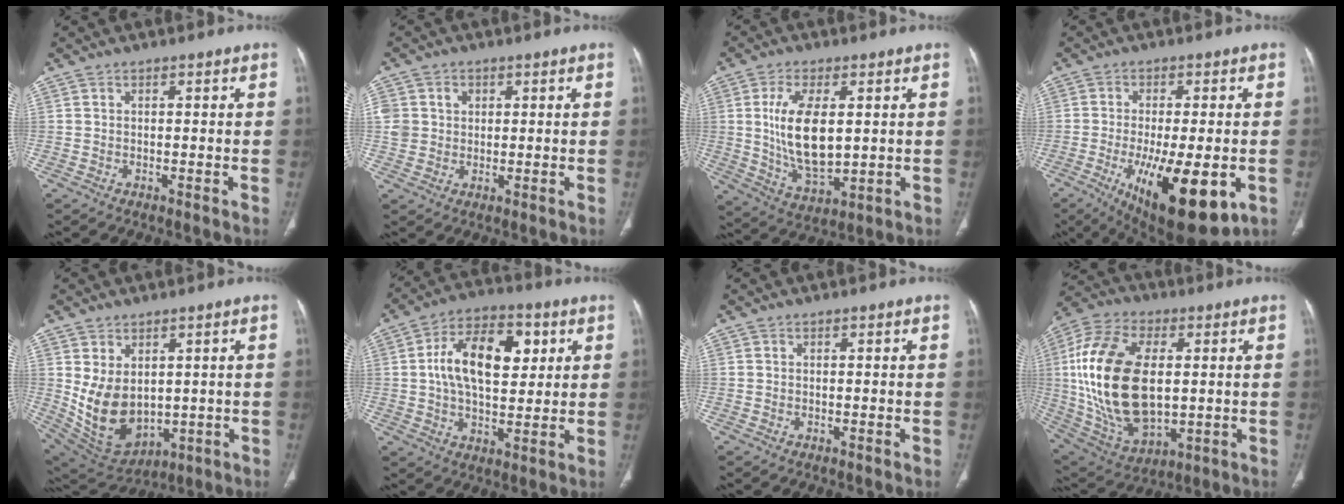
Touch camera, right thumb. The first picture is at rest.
{"total": 6.1, "force": [1.4, 5.5, 2.2], "torque": [-0.037, 0.004, 0.032]}
{"total": 13.2, "force": [1.7, 6.5, 11.3], "torque": [-0.208, -0.022, 0.044]}
{"total": 18.8, "force": [-6.2, 6.7, 16.4], "torque": [-0.242, -0.022, -0.077]}
{"total": 12.1, "force": [1.0, 8.5, 8.6], "torque": [-0.141, -0.016, 0.056]}
{"total": 15.6, "force": [3.4, 8.8, 12.3], "torque": [-0.186, 0.006, 0.054]}
{"total": 0.0}
{"total": 24.8, "force": [2.0, 14.0, 20.4], "torque": [-0.406, -0.010, 0.045]}